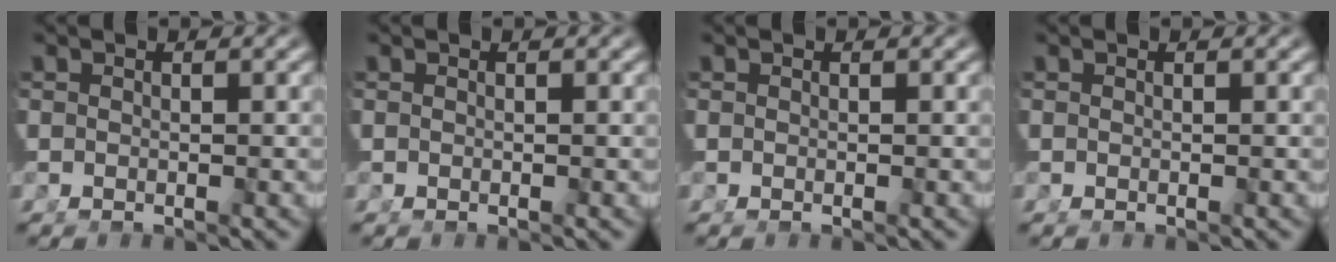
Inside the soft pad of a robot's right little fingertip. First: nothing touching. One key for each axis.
{"total": 0.0}
{"total": 0.0}
{"total": 0.0}